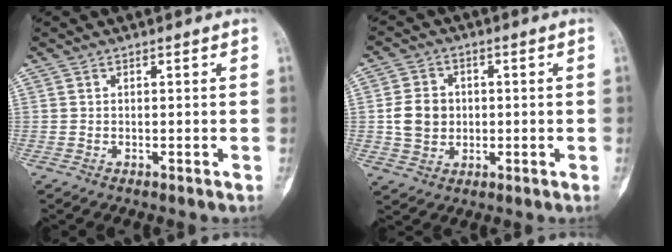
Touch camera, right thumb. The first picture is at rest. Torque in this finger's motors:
{"motor_torque": [0.82, 0.86, 0.46, -0.34, 0.06]}